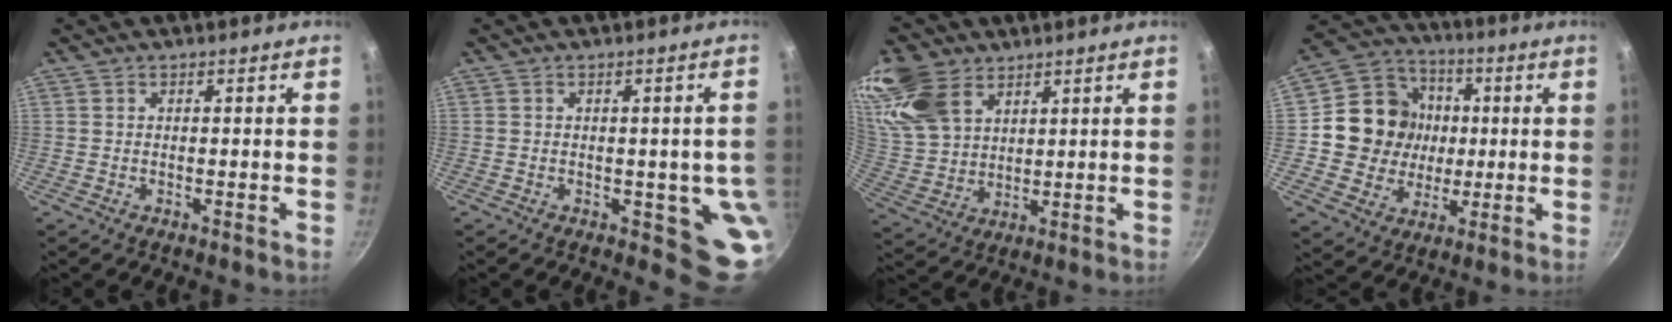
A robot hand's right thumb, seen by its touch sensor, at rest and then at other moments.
{"total": 7.9, "force": [-1.3, 3.9, 6.7], "torque": [-0.044, -0.014, -0.018]}
{"total": 17.7, "force": [9.7, 11.5, 9.2], "torque": [-0.203, -0.001, 0.203]}
{"total": 15.4, "force": [0.8, 14.3, 5.6], "torque": [-0.069, 0.020, 0.008]}